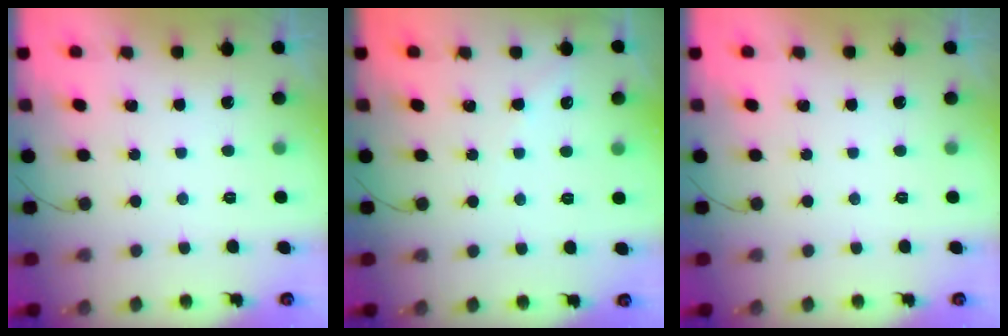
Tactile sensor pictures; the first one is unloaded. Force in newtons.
{"total": 3.0, "press": 3.0, "slide": 0.4}
{"total": 0.0}